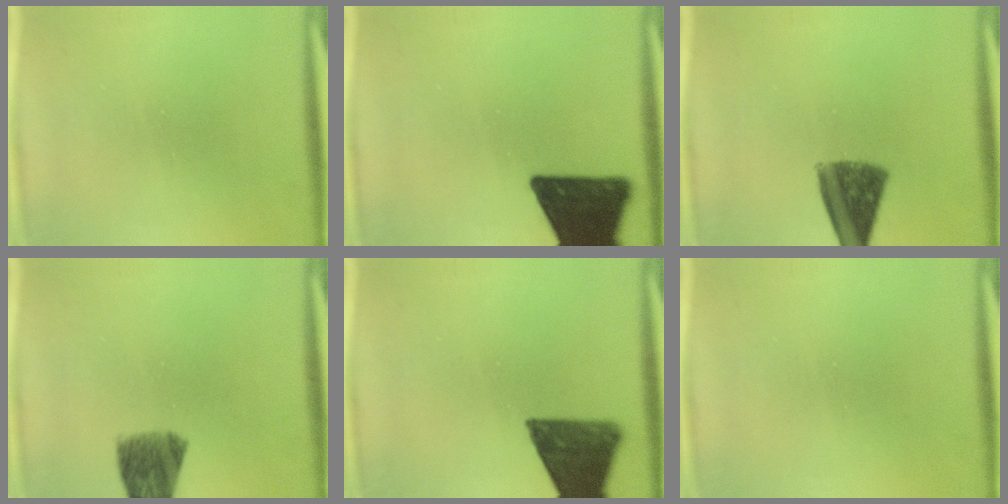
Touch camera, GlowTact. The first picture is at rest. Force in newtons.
{"total": 16.3}
{"total": 9.8}
{"total": 8.5}
{"total": 11.5}
{"total": 0.0}